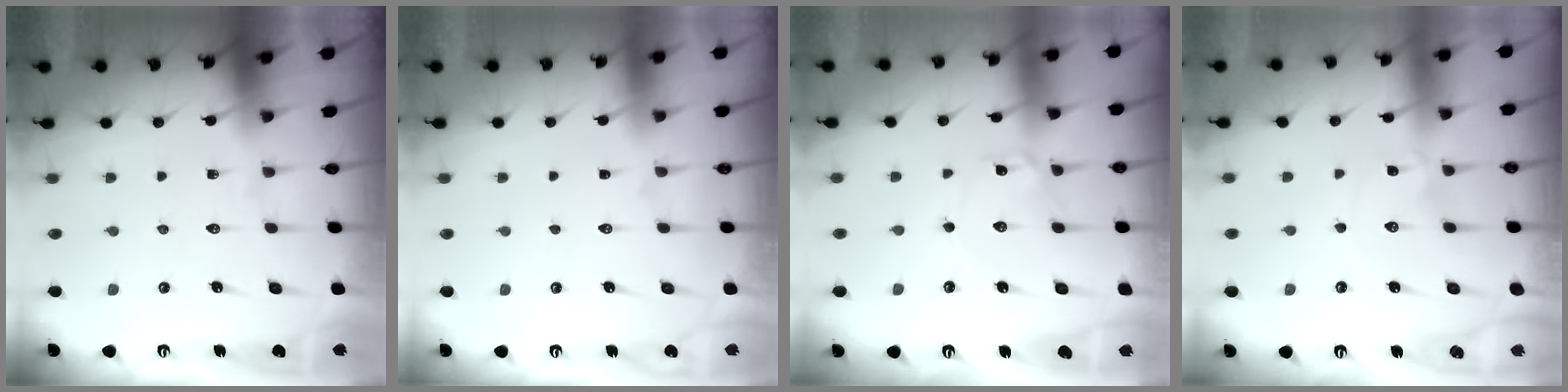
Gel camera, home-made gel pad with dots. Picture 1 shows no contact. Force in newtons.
{"total": 1.6, "press": 1.6, "slide": 0.1}
{"total": 1.7, "press": 1.7, "slide": 0.1}
{"total": 0.5, "press": 0.5, "slide": 0.1}